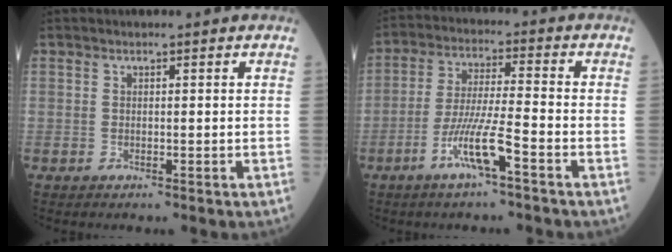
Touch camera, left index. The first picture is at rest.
{"total": 8.0, "force": [-4.3, -0.1, 6.8], "torque": [-0.137, -0.005, -0.082]}